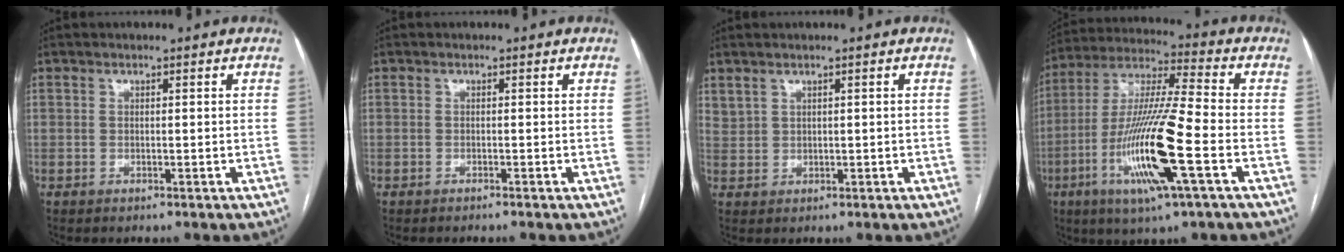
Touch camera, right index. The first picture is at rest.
{"total": 0.6, "force": [-0.5, -0.3, 0.2], "torque": [-0.004, 0.002, -0.012]}
{"total": 1.9, "force": [1.4, 1.0, 0.7], "torque": [-0.020, 0.010, 0.039]}
{"total": 17.2, "force": [-5.6, 0.5, 16.2], "torque": [-0.328, -0.016, -0.107]}